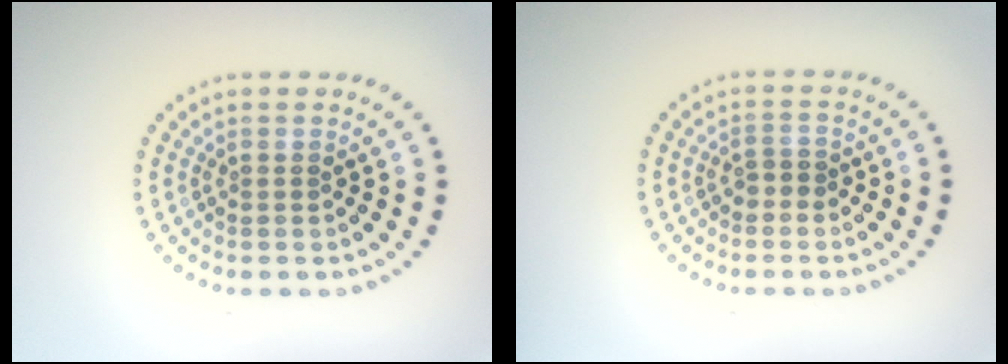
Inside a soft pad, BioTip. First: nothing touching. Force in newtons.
{"total": 1.1, "press": 1.0, "slide": 0.5}